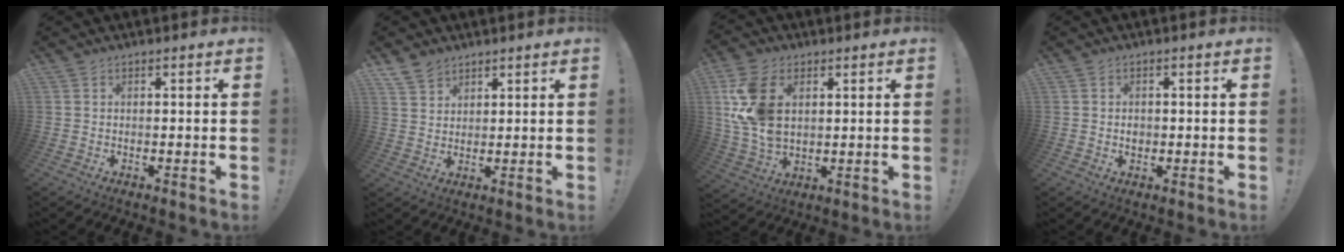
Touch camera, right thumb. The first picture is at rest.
{"total": 5.2, "force": [4.2, 3.0, 0.8], "torque": [-0.012, -0.027, 0.080]}
{"total": 15.0, "force": [3.9, 9.8, 10.6], "torque": [-0.209, -0.013, 0.074]}
{"total": 1.7, "force": [-0.4, 1.5, 0.7], "torque": [-0.013, 0.003, -0.007]}